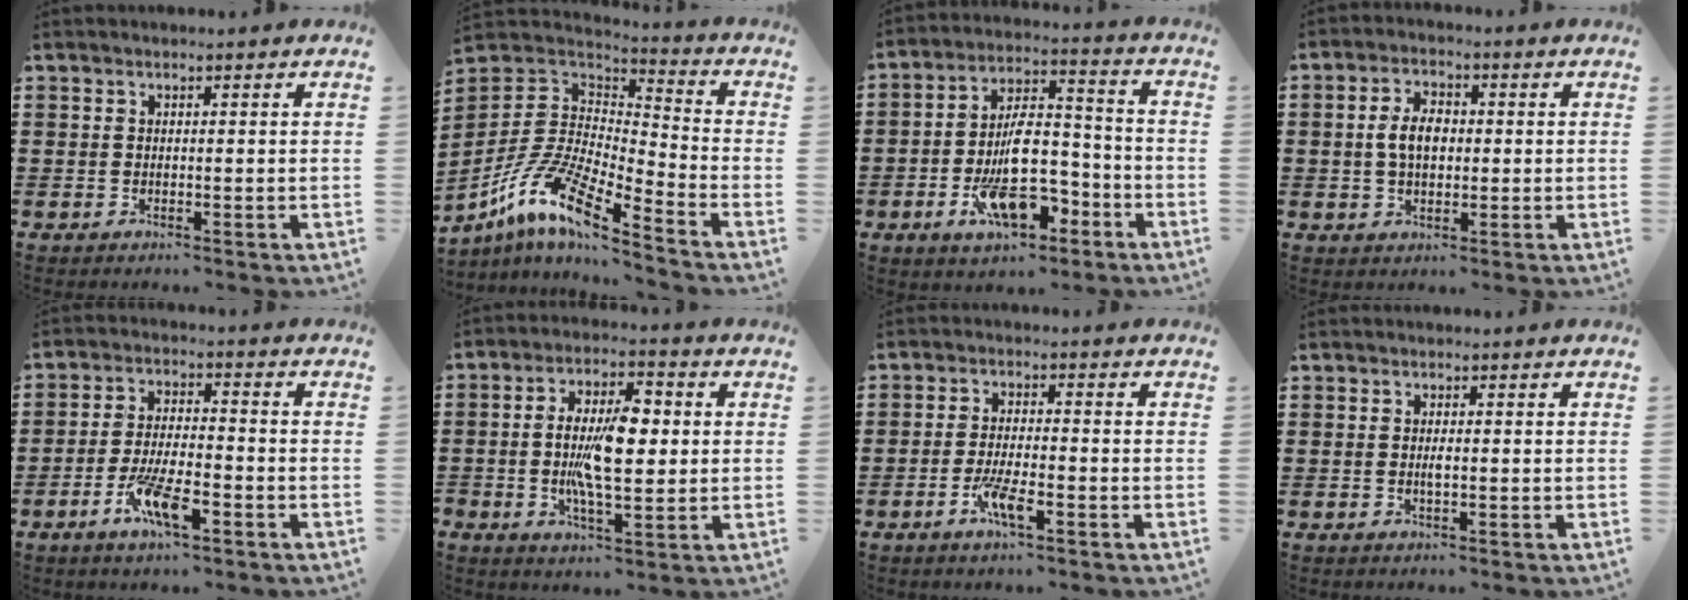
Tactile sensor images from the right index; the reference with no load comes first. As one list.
[{"total": 11.2, "force": [-8.1, 2.0, 7.5], "torque": [-0.179, -0.006, -0.173]}, {"total": 12.0, "force": [-4.7, 5.4, 9.6], "torque": [-0.167, 0.016, -0.078]}, {"total": 4.8, "force": [0.2, 2.8, 3.9], "torque": [-0.087, 0.007, -0.001]}, {"total": 8.2, "force": [-4.0, 2.5, 6.7], "torque": [-0.145, -0.004, -0.076]}, {"total": 9.6, "force": [-0.2, 3.9, 8.8], "torque": [-0.179, 0.008, -0.010]}, {"total": 4.9, "force": [-2.5, 0.9, 4.1], "torque": [-0.094, -0.010, -0.050]}, {"total": 1.1, "force": [-0.1, 0.2, 1.1], "torque": [-0.023, -0.001, -0.003]}]